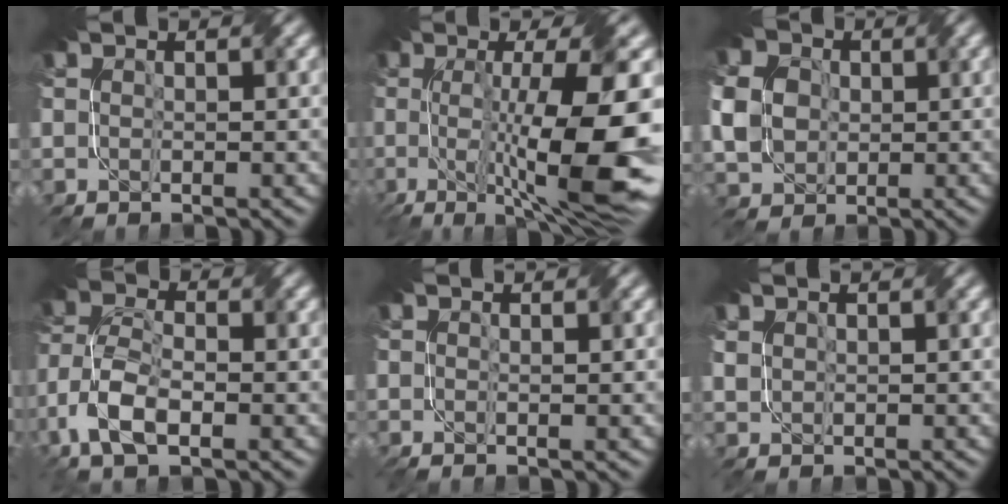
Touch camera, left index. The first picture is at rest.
{"total": 13.0, "force": [-1.5, 3.1, 12.5], "torque": [-0.188, -0.010, -0.022]}
{"total": 6.9, "force": [0.5, 5.7, 3.8], "torque": [-0.111, 0.012, 0.010]}
{"total": 6.0, "force": [-2.7, 2.8, 4.5], "torque": [-0.102, 0.000, -0.062]}
{"total": 1.0, "force": [0.0, 0.2, 1.0], "torque": [-0.012, -0.001, -0.004]}
{"total": 1.1, "force": [0.8, 0.7, 0.3], "torque": [-0.010, 0.001, 0.023]}